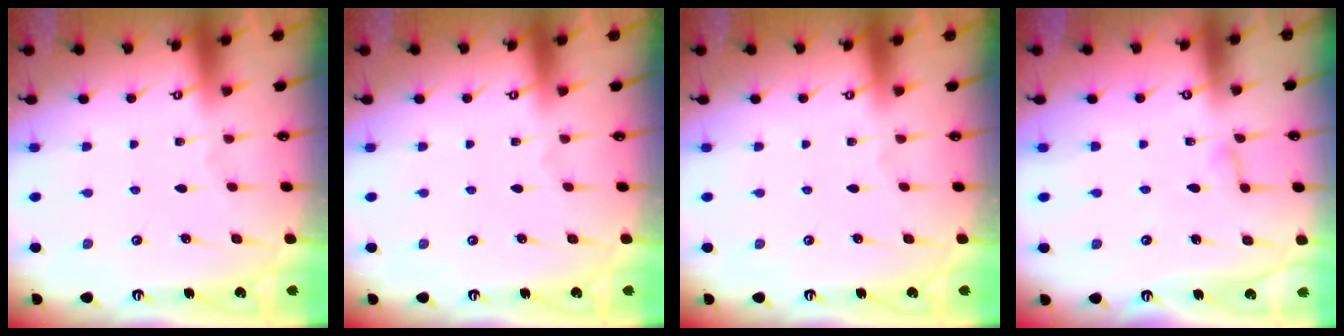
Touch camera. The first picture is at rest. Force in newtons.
{"total": 0.0}
{"total": 0.0}
{"total": 3.0, "press": 3.0, "slide": 0.3}